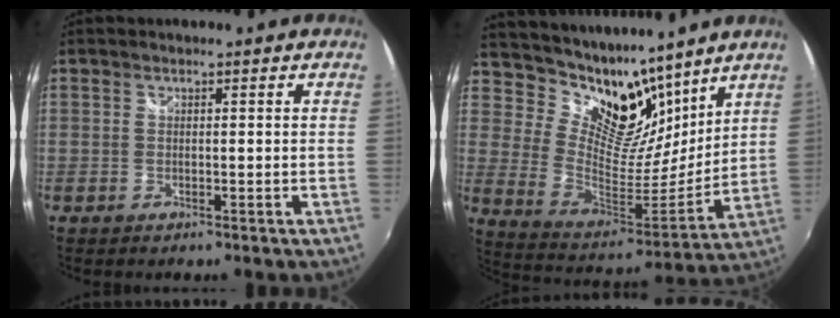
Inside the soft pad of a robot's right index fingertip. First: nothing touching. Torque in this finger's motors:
{"motor_torque": [-0.13, 0.48, 0.08, 0.01]}